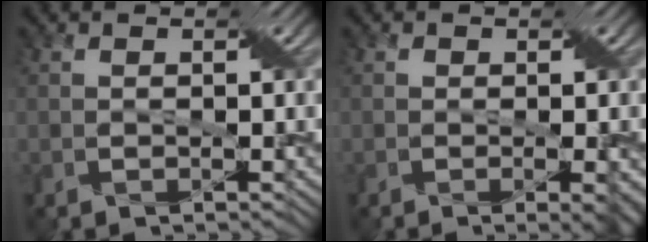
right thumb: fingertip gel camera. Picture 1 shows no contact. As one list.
[{"total": 4.0, "force": [-1.4, 1.5, 3.4], "torque": [-0.039, -0.012, -0.014]}]